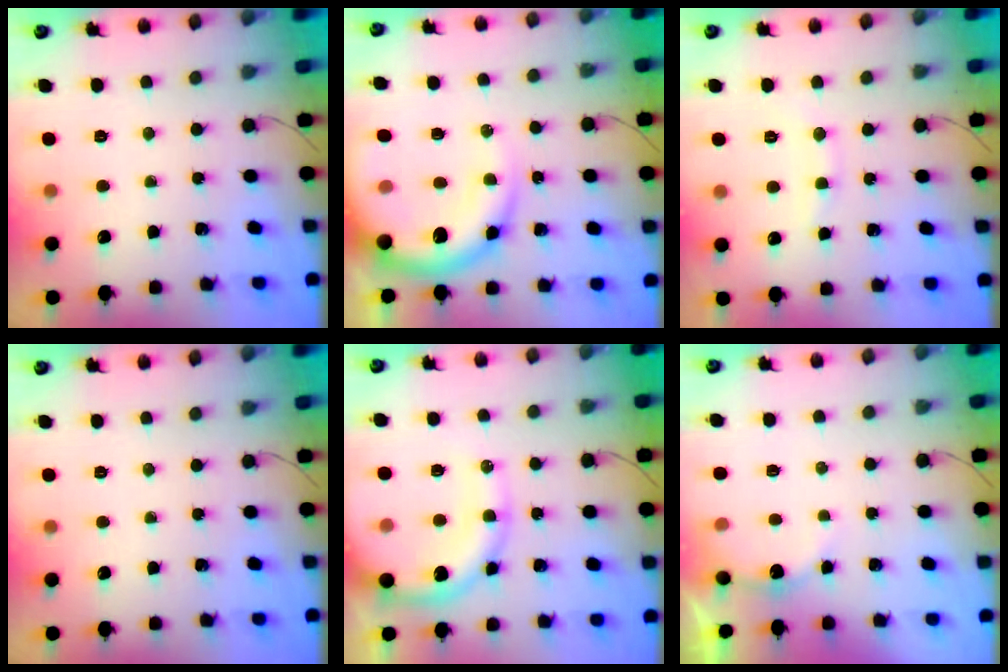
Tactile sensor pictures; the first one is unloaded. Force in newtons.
{"total": 16.0, "press": 15.5, "slide": 3.8}
{"total": 6.5, "press": 6.4, "slide": 1.4}
{"total": 0.0}
{"total": 15.3, "press": 15.0, "slide": 3.0}
{"total": 5.9, "press": 5.8, "slide": 1.1}